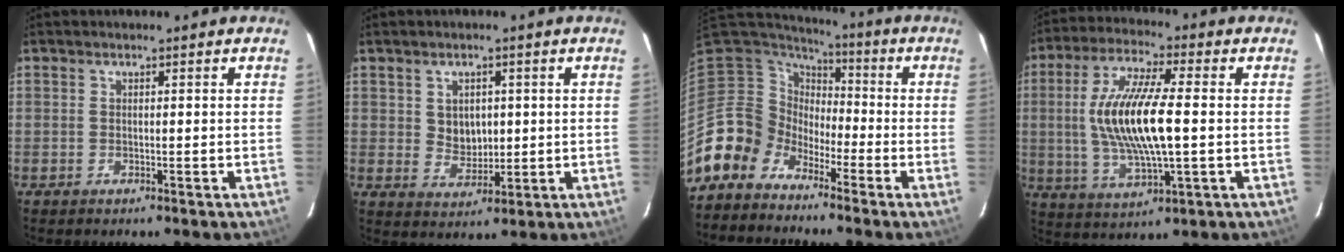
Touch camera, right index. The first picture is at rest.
{"total": 5.0, "force": [0.9, 4.1, 2.6], "torque": [-0.042, 0.004, 0.025]}
{"total": 8.2, "force": [-5.4, 6.2, -0.3], "torque": [-0.009, 0.039, -0.123]}
{"total": 15.5, "force": [0.2, 4.3, 14.9], "torque": [-0.292, 0.001, 0.006]}